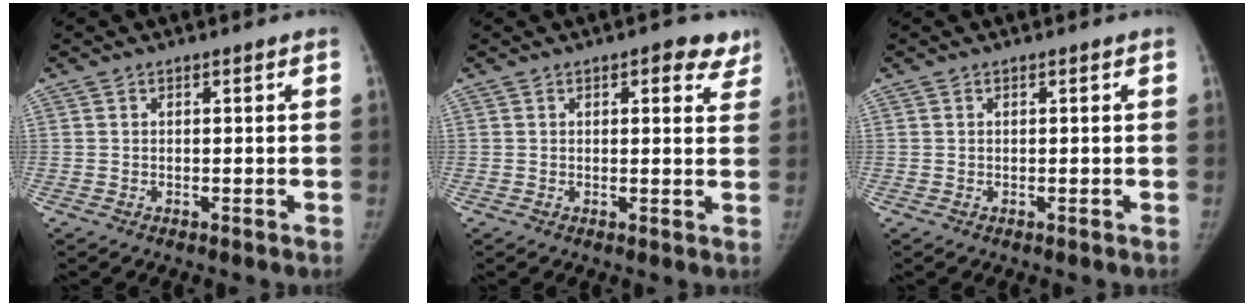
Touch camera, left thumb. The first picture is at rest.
{"total": 6.0, "force": [3.6, 2.8, 4.0], "torque": [-0.013, -0.011, 0.035]}
{"total": 0.0}